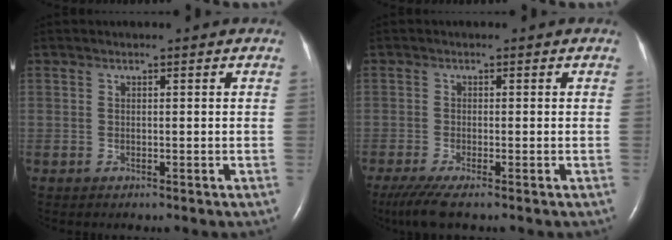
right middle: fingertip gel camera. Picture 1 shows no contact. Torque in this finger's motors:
{"motor_torque": [0.27, -0.24, 0.03, 0.02]}